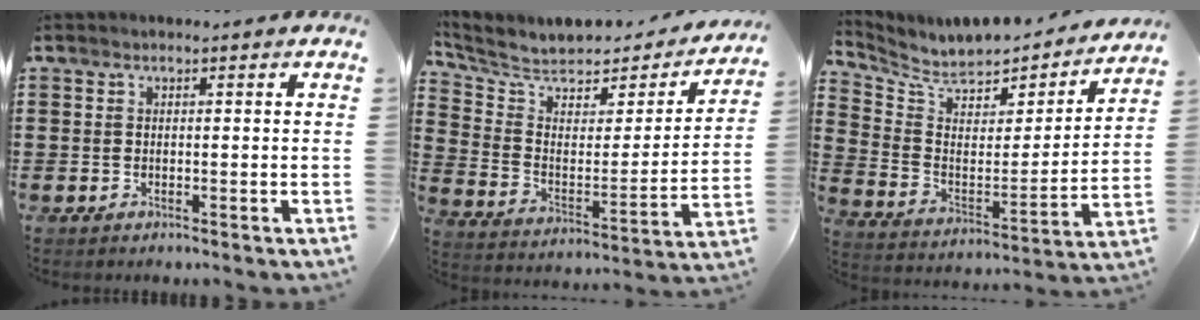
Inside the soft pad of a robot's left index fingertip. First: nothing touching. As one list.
[{"total": 6.1, "force": [5.1, 2.5, 2.3], "torque": [-0.068, -0.041, 0.083]}, {"total": 5.8, "force": [5.2, 2.0, 1.4], "torque": [-0.061, -0.046, 0.087]}]